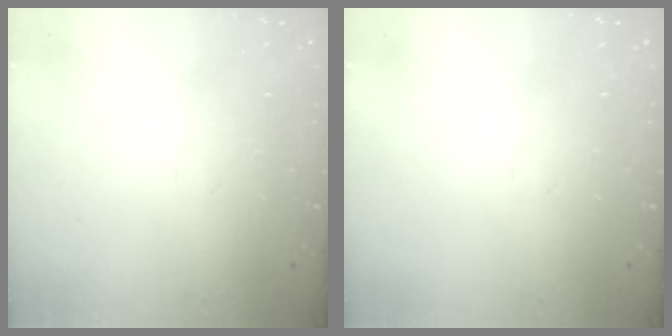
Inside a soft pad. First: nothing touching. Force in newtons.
{"total": 0.0}